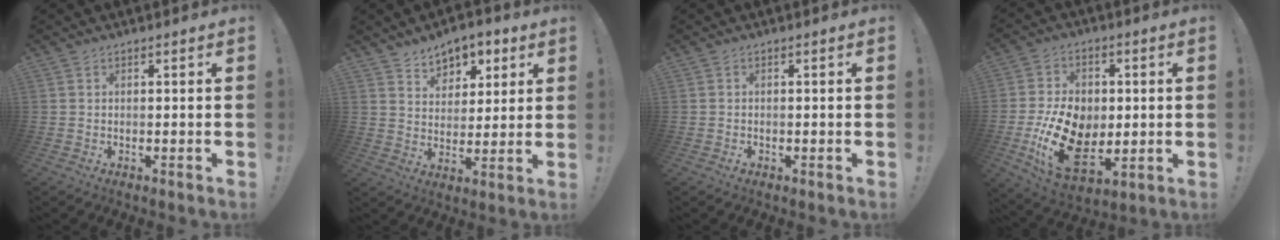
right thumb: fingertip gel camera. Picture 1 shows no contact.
{"total": 7.6, "force": [5.2, 5.2, 1.8], "torque": [-0.019, -0.039, 0.097]}
{"total": 0.5, "force": [-0.3, 0.5, 0.0], "torque": [0.001, 0.003, -0.005]}
{"total": 19.6, "force": [-3.5, 13.7, 13.6], "torque": [-0.239, 0.013, -0.050]}